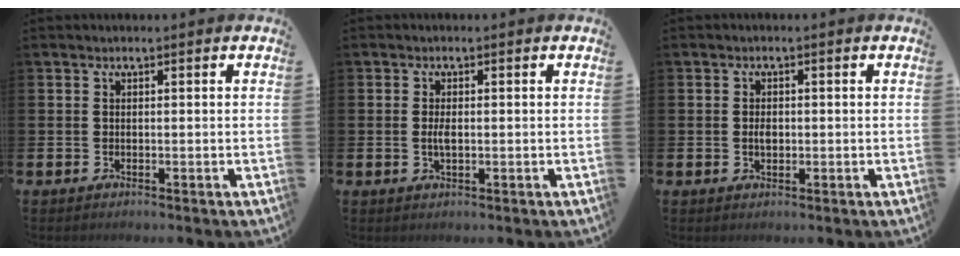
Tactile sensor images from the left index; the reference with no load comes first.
{"total": 1.9, "force": [0.0, 0.7, 1.7], "torque": [-0.032, 0.001, -0.002]}
{"total": 1.6, "force": [-0.1, 1.0, 1.2], "torque": [-0.015, 0.002, -0.005]}